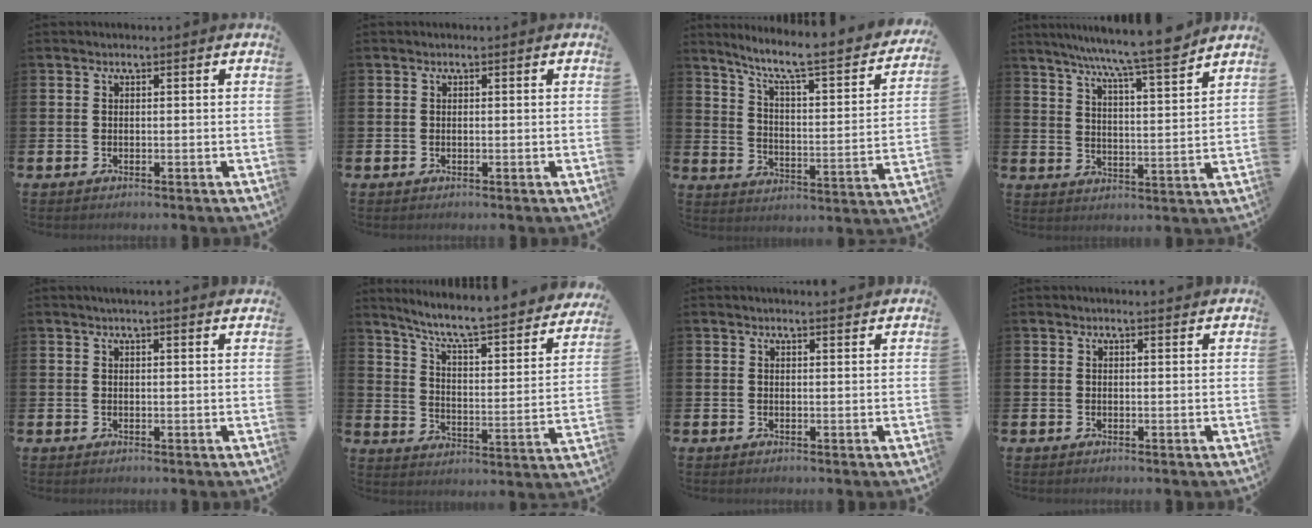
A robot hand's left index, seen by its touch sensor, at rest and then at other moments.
{"total": 0.0}
{"total": 7.3, "force": [5.9, 1.2, 4.0], "torque": [-0.096, -0.048, 0.087]}
{"total": 8.8, "force": [8.0, 0.0, 3.7], "torque": [-0.083, -0.055, 0.137]}
{"total": 1.8, "force": [1.8, -0.2, 0.4], "torque": [-0.010, -0.005, 0.033]}
{"total": 7.2, "force": [6.2, 1.2, 3.5], "torque": [-0.086, -0.053, 0.095]}
{"total": 1.5, "force": [1.5, 0.0, 0.1], "torque": [0.007, -0.009, 0.025]}
{"total": 1.0, "force": [1.0, 0.0, 0.2], "torque": [0.006, -0.005, 0.016]}